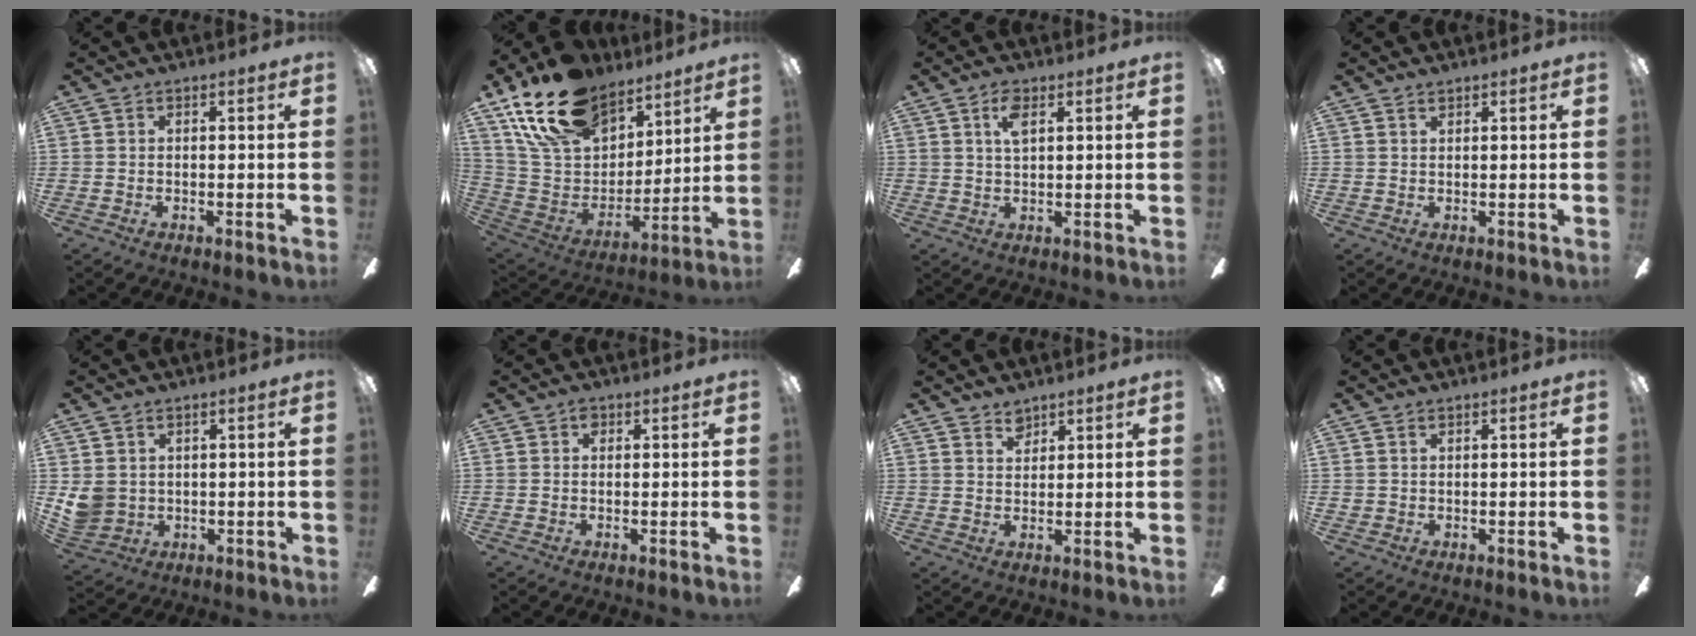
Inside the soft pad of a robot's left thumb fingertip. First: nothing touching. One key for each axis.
{"total": 22.1, "fx": 15.4, "fy": 12.2, "fz": 10.2, "tx": -0.204, "ty": -0.081, "tz": 0.287}
{"total": 4.4, "fx": 2.3, "fy": 1.9, "fz": 3.3, "tx": -0.064, "ty": 0.003, "tz": 0.037}
{"total": 0.9, "fx": 0.8, "fy": 0.4, "fz": 0.3, "tx": -0.006, "ty": 0.000, "tz": 0.016}
{"total": 5.4, "fx": 1.5, "fy": 4.9, "fz": 1.9, "tx": -0.051, "ty": 0.004, "tz": 0.033}
{"total": 1.4, "fx": 0.4, "fy": 1.0, "fz": 0.9, "tx": -0.010, "ty": 0.000, "tz": 0.005}
{"total": 3.0, "fx": 2.6, "fy": 1.4, "fz": 0.5, "tx": 0.003, "ty": -0.015, "tz": 0.047}
{"total": 0.8, "fx": 0.4, "fy": 0.6, "fz": 0.3, "tx": -0.007, "ty": 0.002, "tz": 0.007}